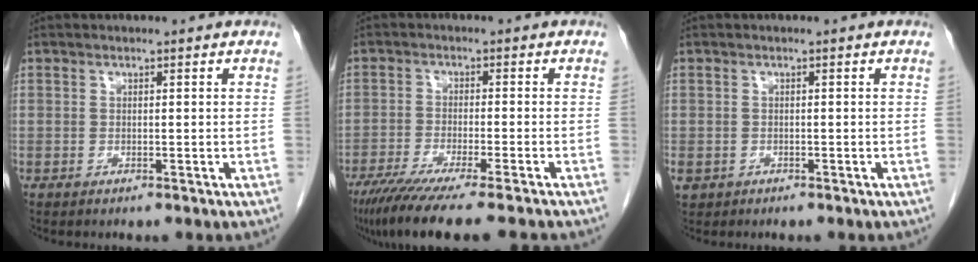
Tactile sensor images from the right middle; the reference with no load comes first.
{"total": 12.9, "force": [-10.4, -0.3, 7.6], "torque": [-0.107, -0.039, -0.165]}
{"total": 2.3, "force": [-1.2, 1.9, 0.6], "torque": [-0.012, 0.001, -0.016]}